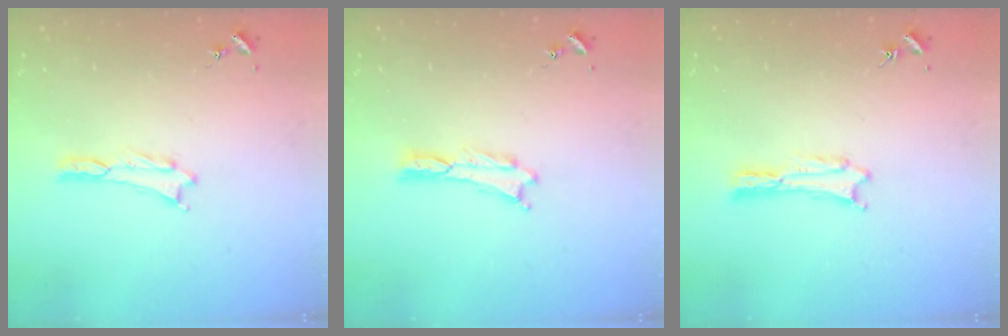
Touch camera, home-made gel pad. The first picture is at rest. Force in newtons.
{"total": 0.0}
{"total": 0.0}